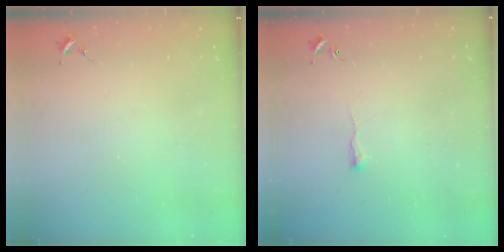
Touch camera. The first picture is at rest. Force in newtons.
{"total": 2.8, "press": 2.7, "slide": 0.6}